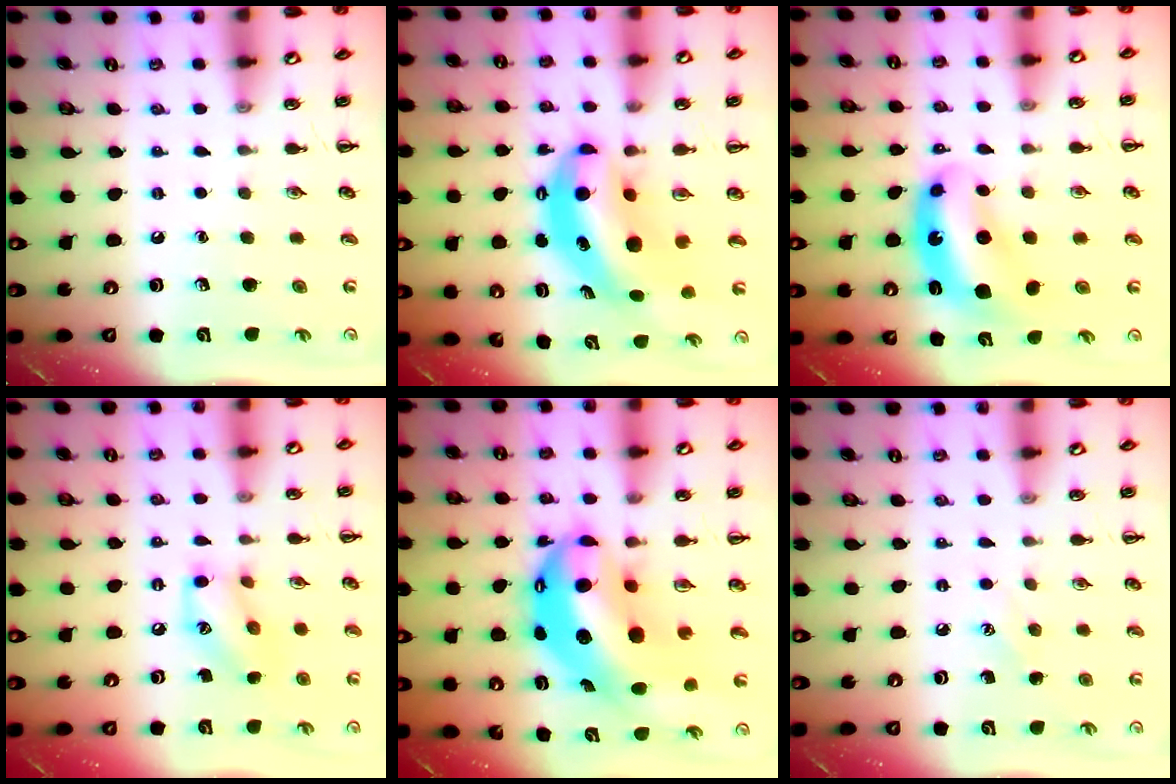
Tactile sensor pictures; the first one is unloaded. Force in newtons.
{"total": 8.9, "press": 8.6, "slide": 2.1}
{"total": 8.2, "press": 7.9, "slide": 2.2}
{"total": 10.7, "press": 10.6, "slide": 0.6}
{"total": 15.2, "press": 14.7, "slide": 4.0}
{"total": 5.4, "press": 5.2, "slide": 1.3}